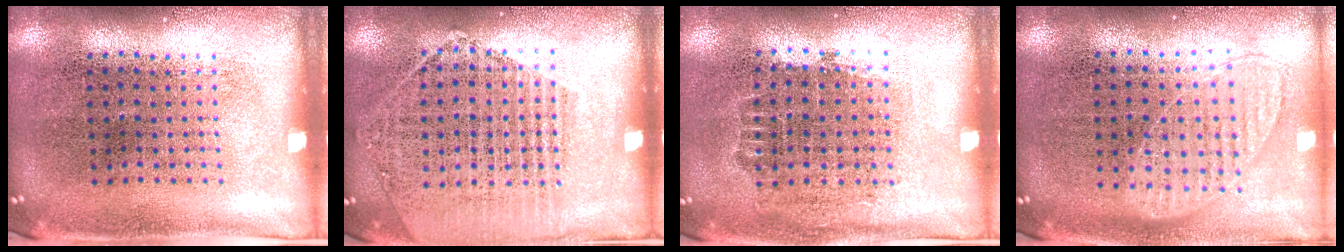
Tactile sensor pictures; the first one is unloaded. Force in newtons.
{"total": 1.4, "press": 1.4, "slide": 0.1}
{"total": 0.7, "press": 0.6, "slide": 0.3}
{"total": 0.9, "press": 0.9, "slide": 0.1}